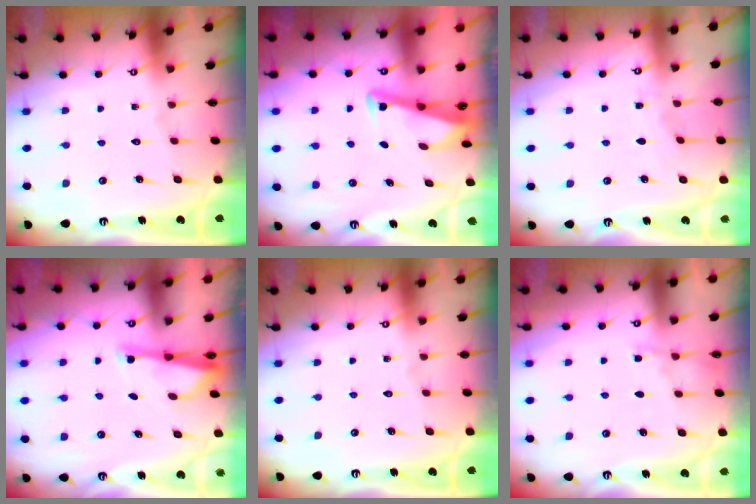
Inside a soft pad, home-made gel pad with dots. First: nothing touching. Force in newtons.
{"total": 3.3, "press": 3.3, "slide": 0.4}
{"total": 2.5, "press": 2.5, "slide": 0.3}
{"total": 3.8, "press": 3.6, "slide": 1.0}
{"total": 0.0}
{"total": 3.6, "press": 3.6, "slide": 0.5}